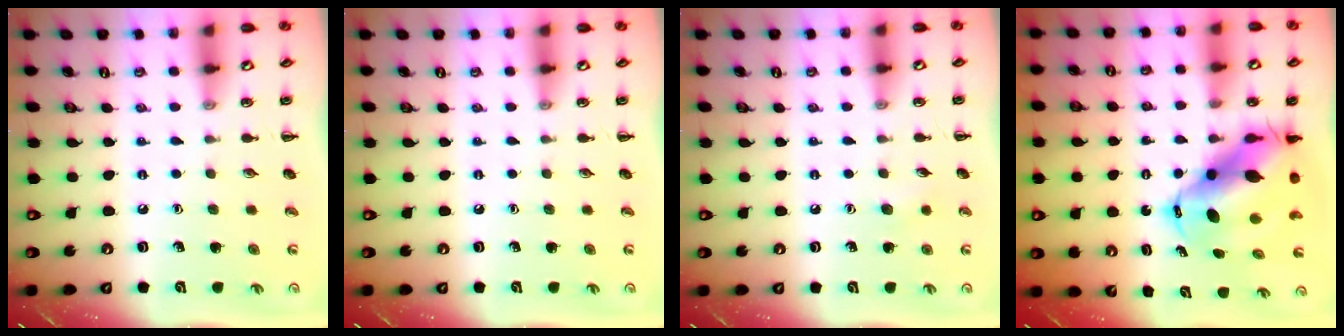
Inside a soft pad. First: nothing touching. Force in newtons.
{"total": 0.0}
{"total": 4.5, "press": 4.4, "slide": 0.9}
{"total": 12.7, "press": 12.3, "slide": 3.4}